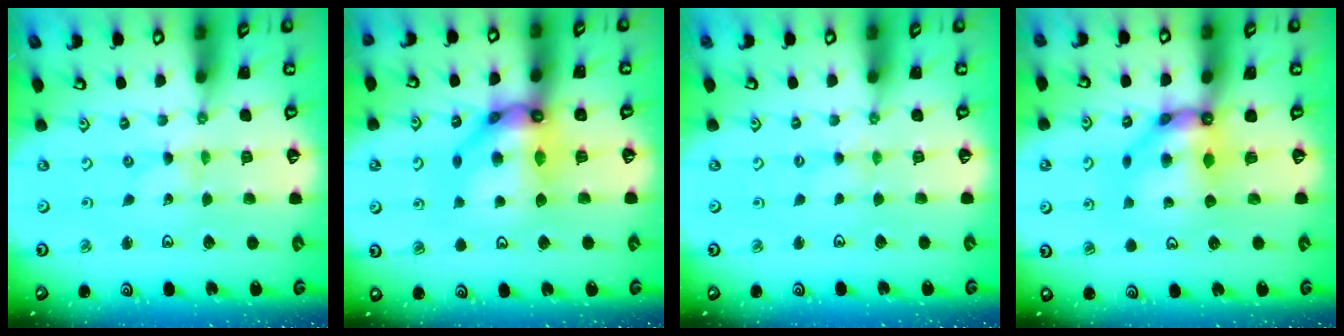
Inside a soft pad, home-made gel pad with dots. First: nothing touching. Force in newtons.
{"total": 14.9, "press": 14.8, "slide": 1.3}
{"total": 1.0, "press": 0.9, "slide": 0.2}
{"total": 8.8, "press": 8.8, "slide": 0.9}